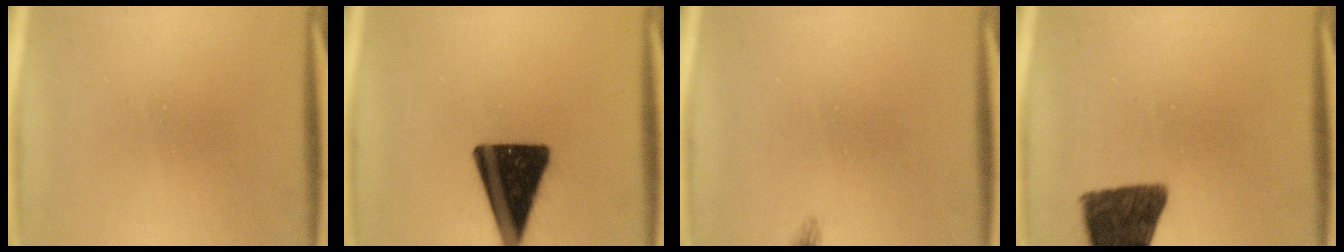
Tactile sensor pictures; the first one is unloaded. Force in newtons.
{"total": 16.9}
{"total": 0.9}
{"total": 12.5}